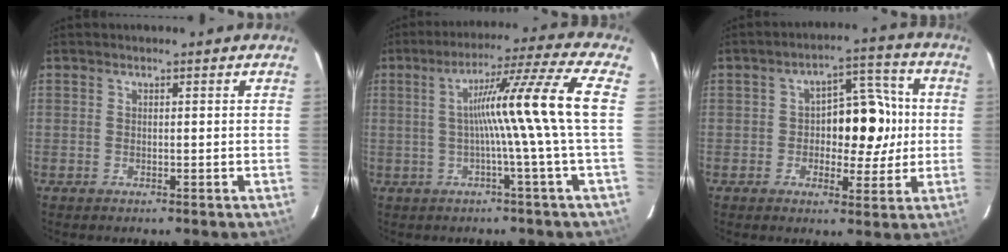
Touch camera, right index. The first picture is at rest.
{"total": 12.2, "force": [0.1, -3.1, 11.8], "torque": [-0.179, 0.014, 0.006]}
{"total": 10.1, "force": [0.0, 4.9, 8.8], "torque": [-0.119, 0.030, 0.007]}